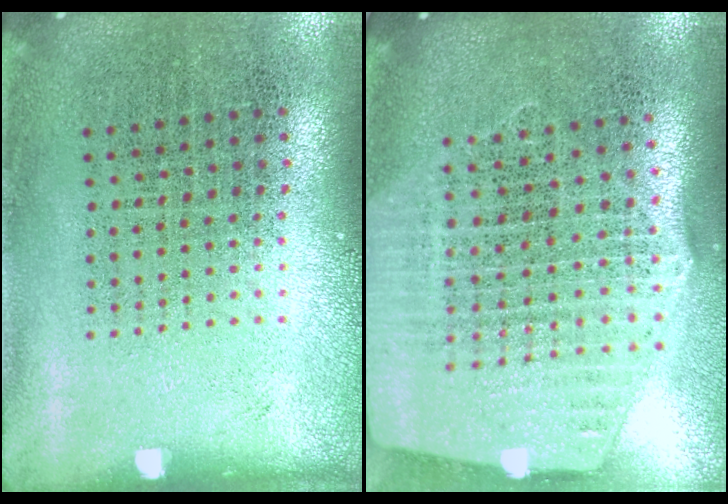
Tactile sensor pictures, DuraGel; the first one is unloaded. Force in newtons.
{"total": 2.6, "press": 2.3, "slide": 1.3}